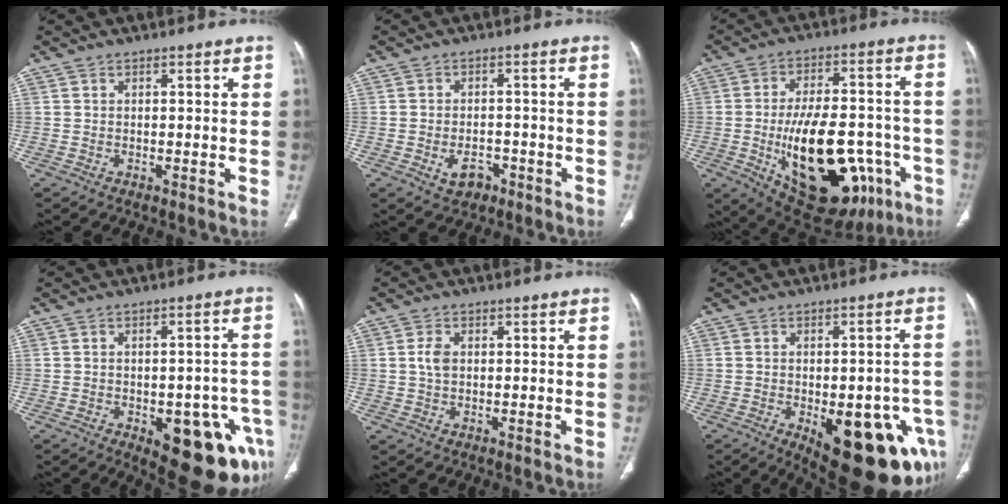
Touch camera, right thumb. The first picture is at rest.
{"total": 4.4, "force": [-2.1, 3.0, 2.5], "torque": [-0.032, 0.015, -0.026]}
{"total": 26.9, "force": [-7.9, 13.6, 21.8], "torque": [-0.312, 0.014, -0.092]}
{"total": 16.4, "force": [-6.8, 7.4, 13.0], "torque": [-0.110, 0.031, -0.068]}
{"total": 2.7, "force": [0.3, 1.8, 2.1], "torque": [-0.043, 0.003, 0.005]}
{"total": 21.1, "force": [-8.2, 9.1, 17.1], "torque": [-0.150, 0.013, -0.087]}